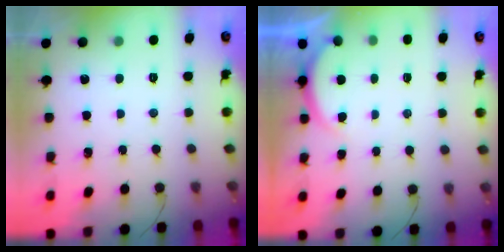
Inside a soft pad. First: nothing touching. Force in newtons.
{"total": 2.4, "press": 2.4, "slide": 0.6}